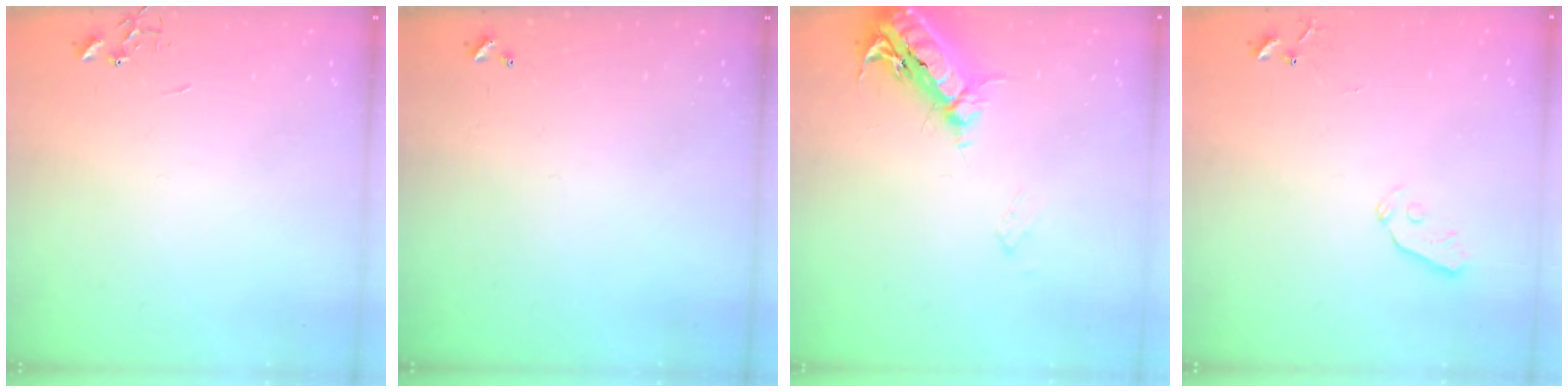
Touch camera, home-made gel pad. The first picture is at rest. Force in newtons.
{"total": 0.0}
{"total": 17.6, "press": 17.3, "slide": 3.5}
{"total": 3.8, "press": 3.7, "slide": 0.7}